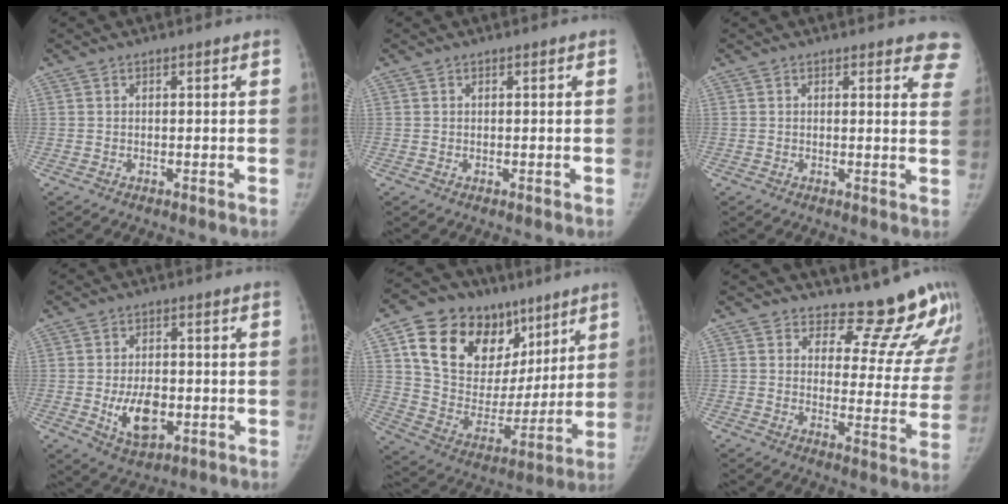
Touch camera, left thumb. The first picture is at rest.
{"total": 0.0}
{"total": 6.8, "force": [5.9, 2.3, 2.6], "torque": [0.011, -0.026, 0.042]}
{"total": 8.5, "force": [-1.8, 5.1, 6.6], "torque": [-0.096, -0.003, -0.019]}
{"total": 25.6, "force": [12.4, 17.2, 14.3], "torque": [-0.195, -0.010, 0.222]}
{"total": 14.4, "force": [13.8, 4.0, 1.8], "torque": [0.032, -0.147, 0.153]}